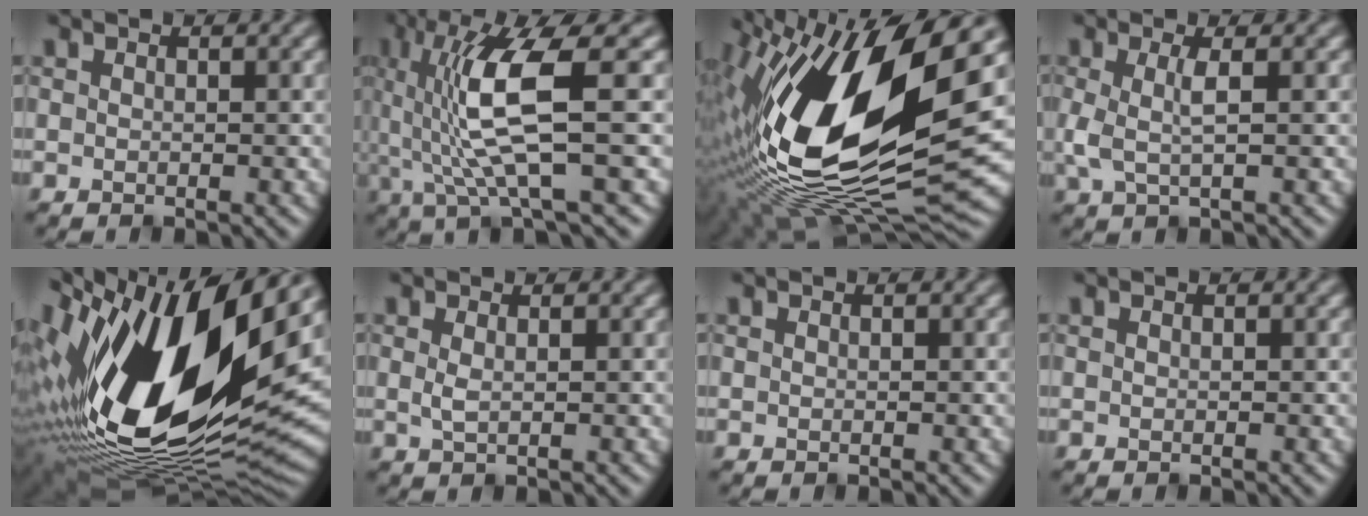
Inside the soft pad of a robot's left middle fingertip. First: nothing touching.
{"total": 8.6, "force": [0.9, 1.6, 8.4], "torque": [-0.167, -0.003, 0.024]}
{"total": 19.5, "force": [2.3, 8.1, 17.6], "torque": [-0.329, -0.016, 0.035]}
{"total": 2.5, "force": [0.2, 0.5, 2.4], "torque": [-0.056, -0.001, 0.005]}
{"total": 20.0, "force": [3.6, 8.9, 17.6], "torque": [-0.341, -0.024, 0.059]}
{"total": 1.0, "force": [0.3, 0.3, 1.0], "torque": [-0.023, -0.001, 0.006]}
{"total": 0.0}
{"total": 0.0}